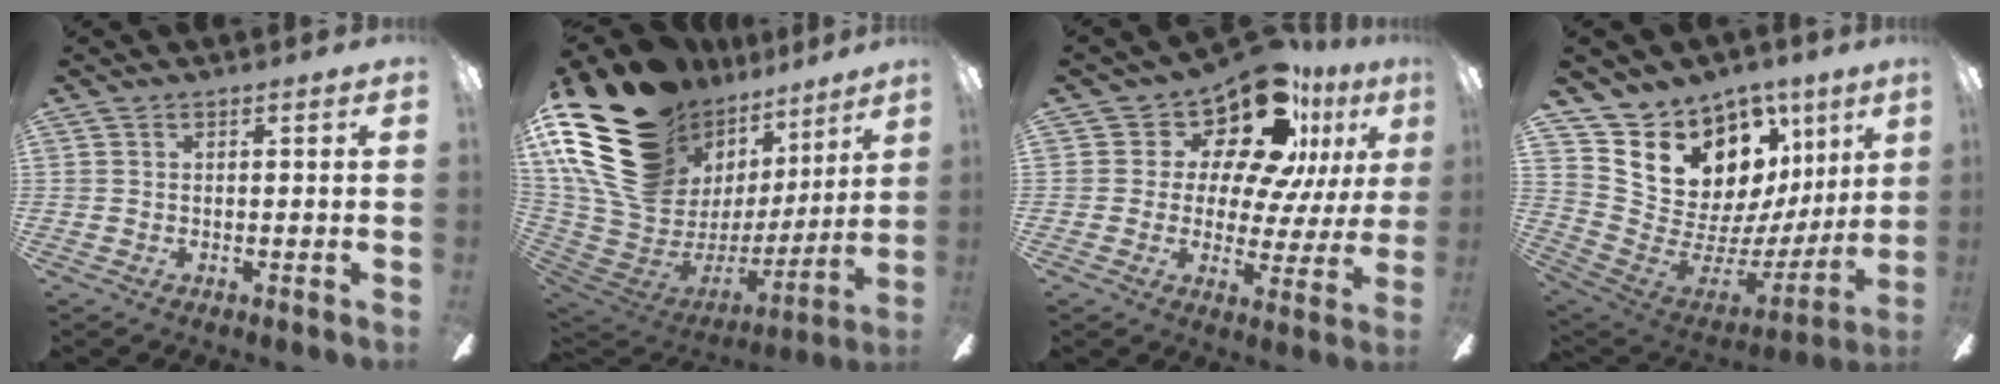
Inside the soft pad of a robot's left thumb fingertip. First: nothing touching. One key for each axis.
{"total": 24.7, "fx": 14.5, "fy": 15.2, "fz": 13.0, "tx": -0.255, "ty": -0.115, "tz": 0.305}
{"total": 17.5, "fx": 11.9, "fy": 8.2, "fz": 9.9, "tx": -0.161, "ty": -0.085, "tz": 0.204}
{"total": 14.9, "fx": 9.2, "fy": 10.2, "fz": 5.7, "tx": -0.101, "ty": -0.082, "tz": 0.189}